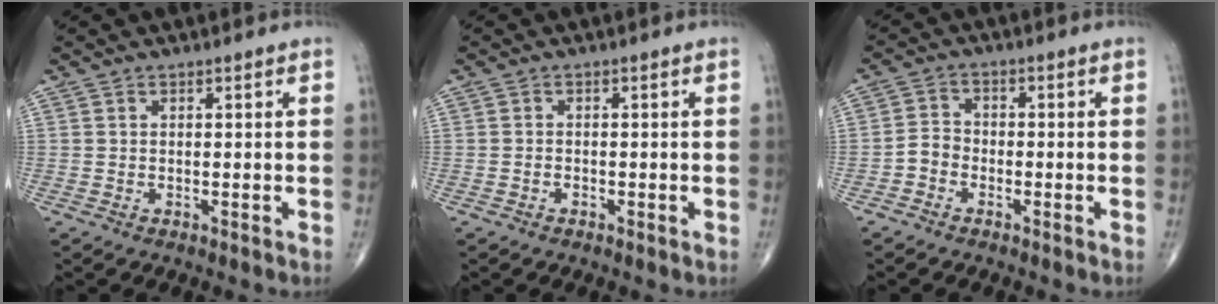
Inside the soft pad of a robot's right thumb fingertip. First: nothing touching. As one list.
[{"total": 0.7, "force": [-0.4, 0.5, 0.3], "torque": [-0.004, 0.002, -0.009]}, {"total": 3.2, "force": [-1.7, 2.4, 1.2], "torque": [-0.012, 0.015, -0.041]}]